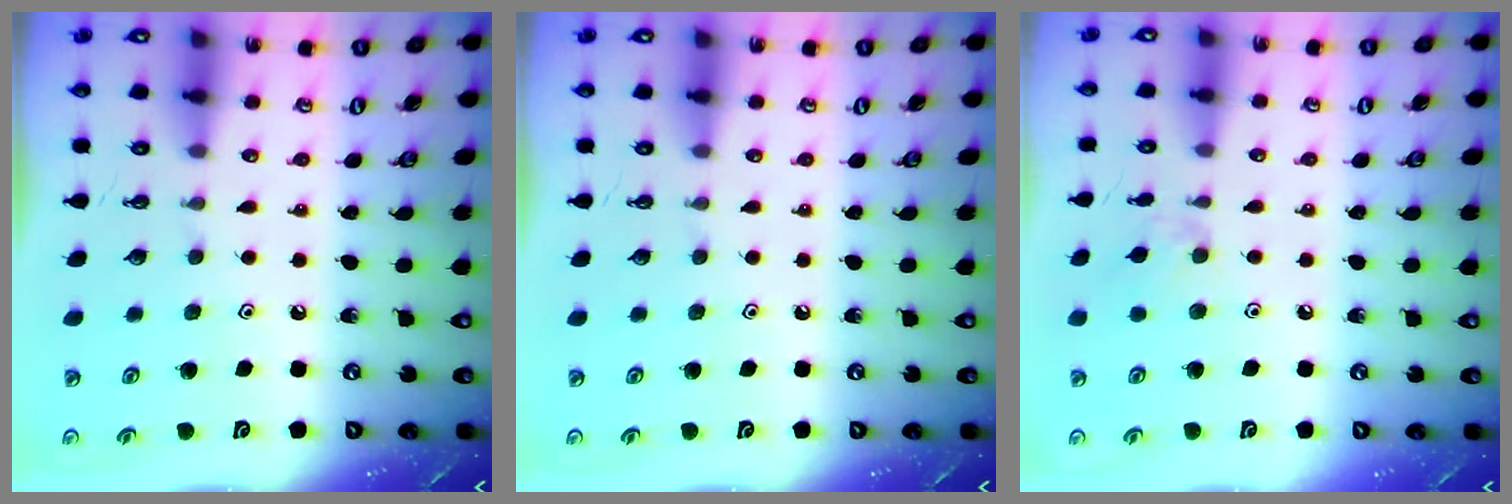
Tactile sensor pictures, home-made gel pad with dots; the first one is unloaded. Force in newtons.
{"total": 0.0}
{"total": 4.1, "press": 4.1, "slide": 0.8}